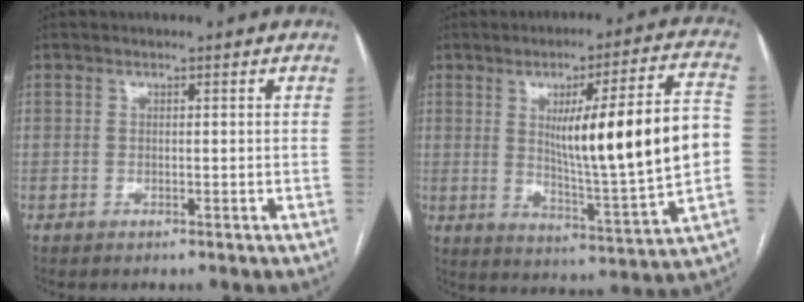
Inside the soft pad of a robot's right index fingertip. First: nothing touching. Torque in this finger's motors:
{"motor_torque": [1.58, 0.34, 0.91, 0.21]}